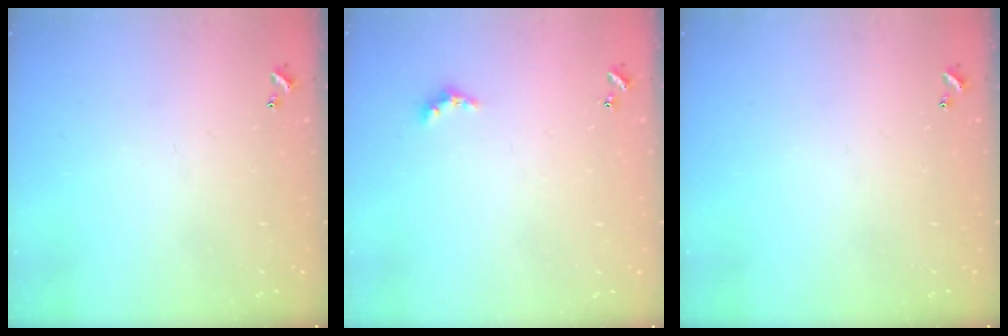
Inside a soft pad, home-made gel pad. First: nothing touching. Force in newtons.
{"total": 2.4, "press": 2.3, "slide": 0.5}
{"total": 0.0}